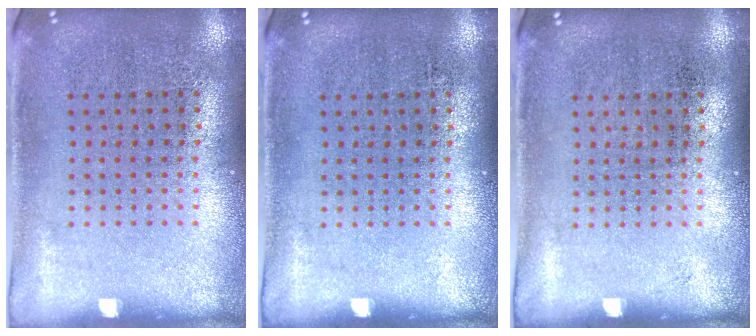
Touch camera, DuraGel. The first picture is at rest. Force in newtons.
{"total": 0.0}
{"total": 0.0}